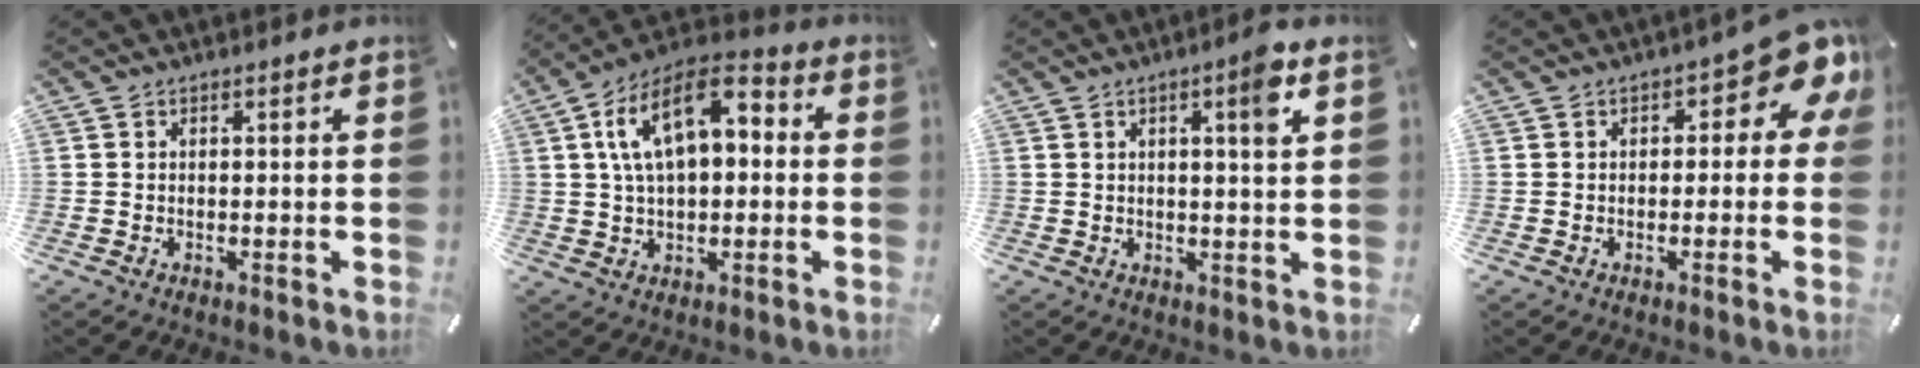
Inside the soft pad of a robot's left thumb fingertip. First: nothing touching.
{"total": 14.2, "force": [4.0, 8.5, 10.7], "torque": [-0.210, 0.000, 0.071]}
{"total": 5.8, "force": [2.4, 0.8, 5.2], "torque": [-0.074, -0.011, 0.030]}
{"total": 8.2, "force": [3.5, 3.7, 6.4], "torque": [-0.080, -0.023, 0.055]}